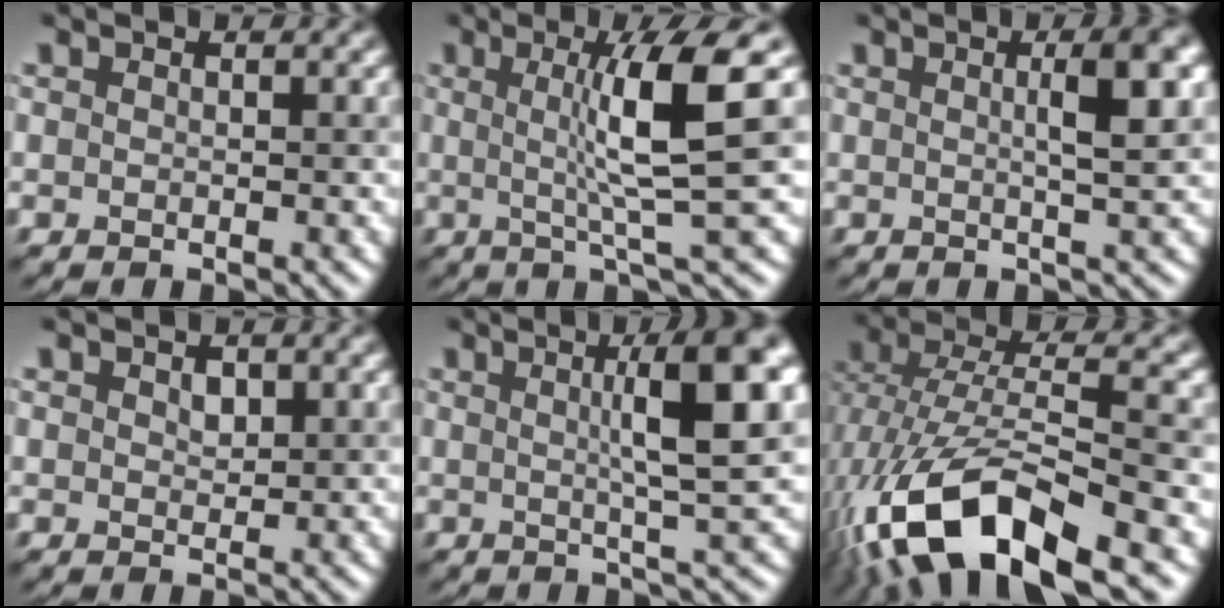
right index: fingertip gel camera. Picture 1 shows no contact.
{"total": 7.1, "force": [1.1, 0.7, 7.0], "torque": [-0.108, 0.009, 0.019]}
{"total": 4.2, "force": [0.7, 0.8, 4.1], "torque": [-0.050, 0.008, 0.005]}
{"total": 1.2, "force": [0.5, 0.8, 0.7], "torque": [-0.011, 0.001, 0.007]}
{"total": 7.7, "force": [1.7, 1.2, 7.5], "torque": [-0.088, 0.016, 0.022]}
{"total": 12.9, "force": [-5.6, 5.5, 10.2], "torque": [-0.205, -0.005, -0.105]}